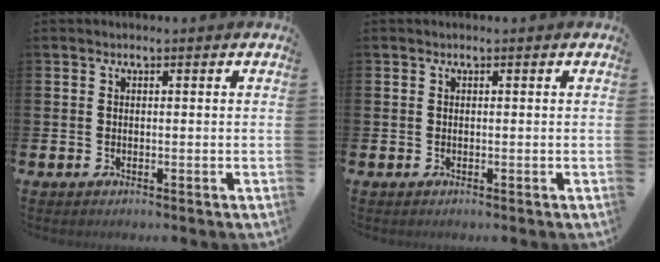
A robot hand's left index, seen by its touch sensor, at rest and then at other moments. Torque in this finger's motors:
{"motor_torque": [0.00, 0.00, 0.00, 0.01]}